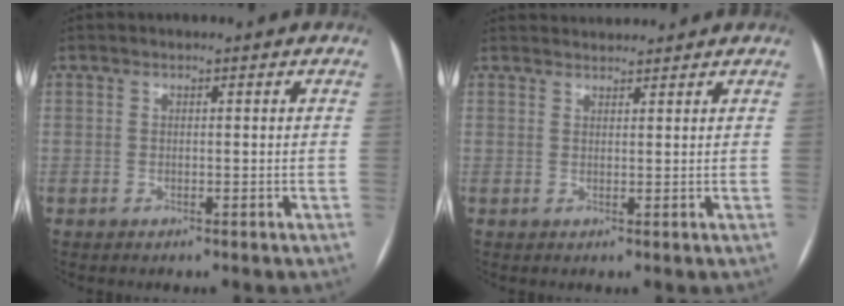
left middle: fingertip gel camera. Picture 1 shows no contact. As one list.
[{"total": 3.3, "force": [3.3, 0.3, 0.1], "torque": [-0.007, 0.028, 0.054]}]